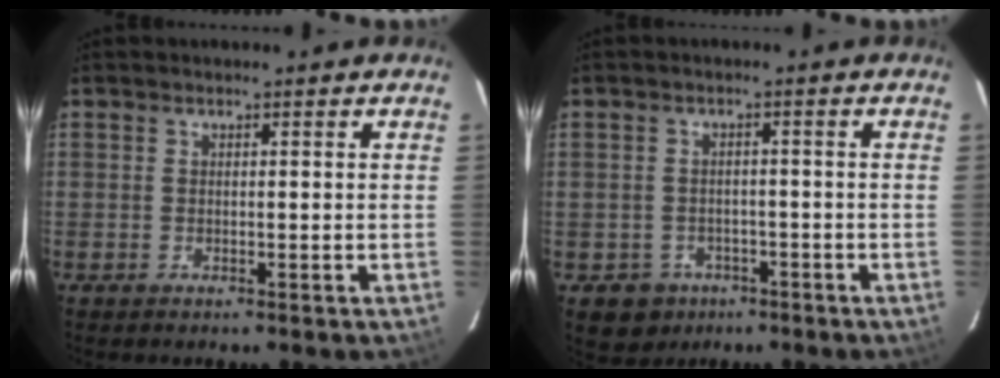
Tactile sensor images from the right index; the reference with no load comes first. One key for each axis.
{"total": 5.9, "fx": -3.0, "fy": 5.0, "fz": 1.1, "tx": -0.033, "ty": 0.018, "tz": -0.034}